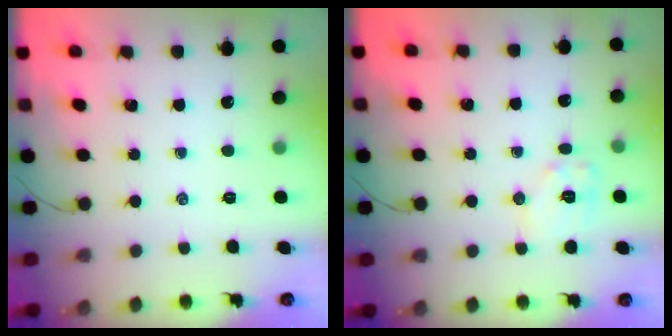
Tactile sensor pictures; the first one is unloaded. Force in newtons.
{"total": 7.7, "press": 7.7, "slide": 0.4}